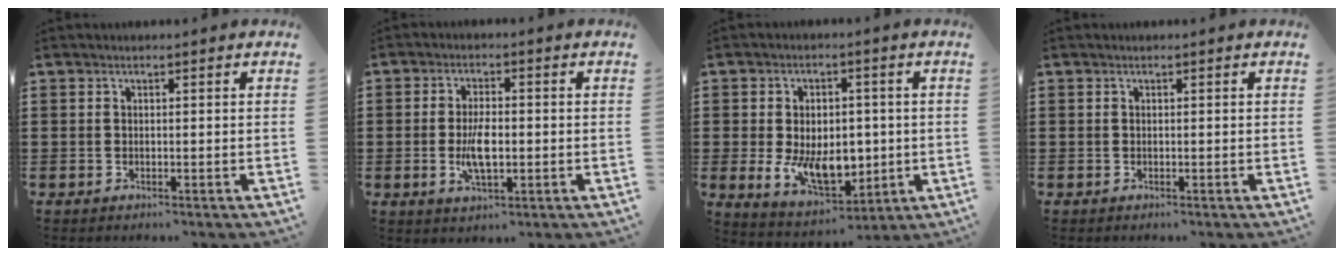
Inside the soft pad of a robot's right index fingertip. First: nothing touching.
{"total": 5.4, "force": [-0.8, 2.2, 4.9], "torque": [-0.107, -0.006, -0.018]}
{"total": 8.9, "force": [-1.3, 6.0, 6.5], "torque": [-0.112, 0.003, -0.022]}
{"total": 0.0}